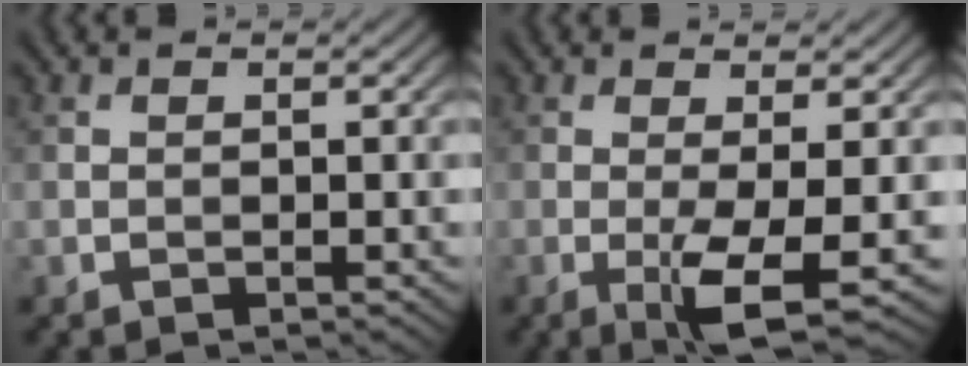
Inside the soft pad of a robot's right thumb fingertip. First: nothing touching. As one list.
[{"total": 5.4, "force": [-1.4, 0.7, 5.1], "torque": [-0.098, -0.001, -0.025]}]